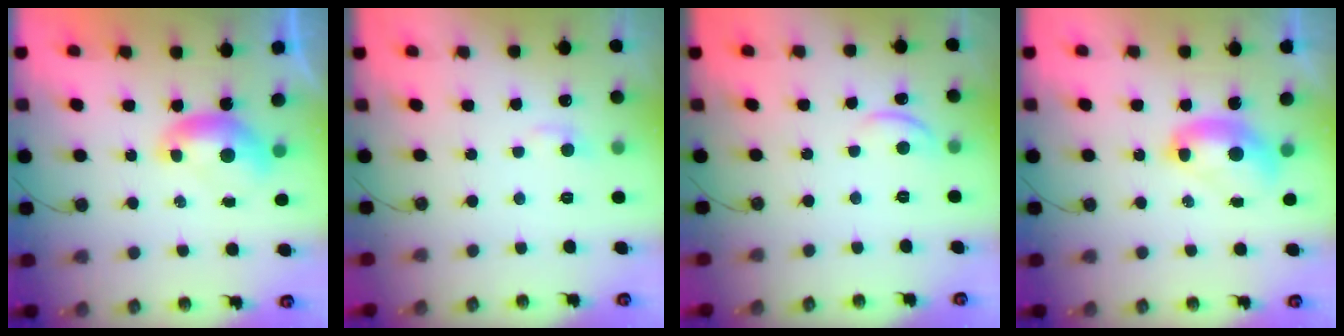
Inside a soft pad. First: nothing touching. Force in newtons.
{"total": 1.5, "press": 1.4, "slide": 0.6}
{"total": 1.9, "press": 1.8, "slide": 0.6}
{"total": 2.7, "press": 2.7, "slide": 0.1}